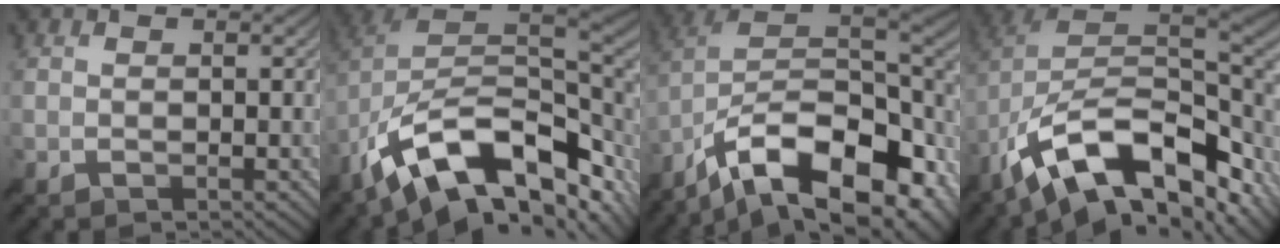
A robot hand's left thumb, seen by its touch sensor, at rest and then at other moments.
{"total": 16.1, "force": [-5.1, 8.5, 12.7], "torque": [-0.239, -0.003, -0.086]}
{"total": 18.3, "force": [-9.4, 8.6, 13.1], "torque": [-0.249, -0.010, -0.149]}
{"total": 16.1, "force": [-6.3, 7.8, 12.5], "torque": [-0.242, 0.003, -0.118]}